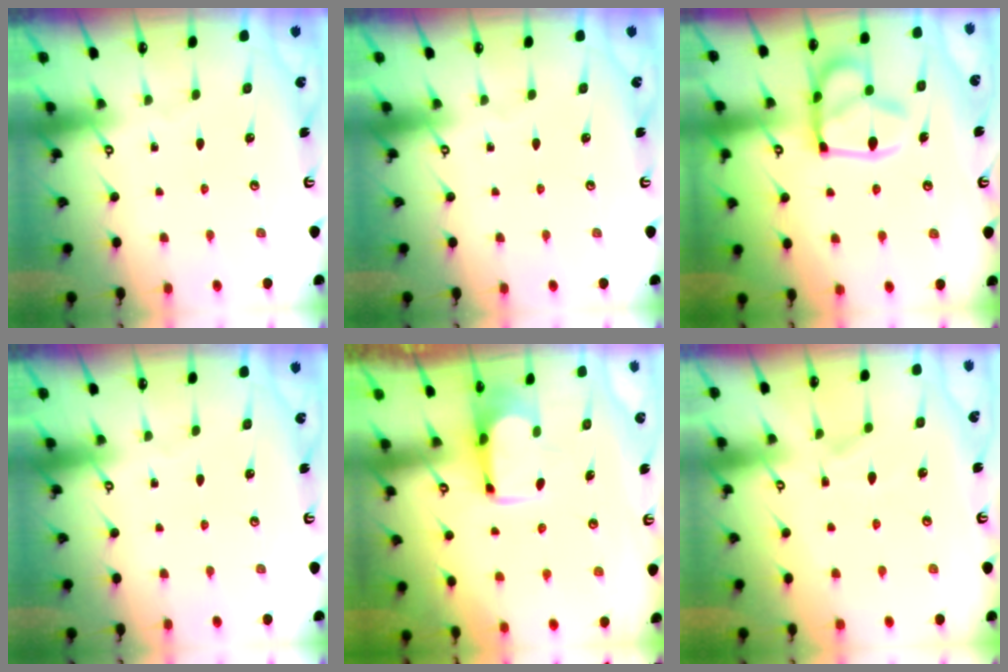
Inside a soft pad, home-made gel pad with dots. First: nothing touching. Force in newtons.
{"total": 0.0}
{"total": 16.3, "press": 16.2, "slide": 1.7}
{"total": 0.0}
{"total": 3.4, "press": 3.4, "slide": 0.5}
{"total": 1.7, "press": 1.1, "slide": 1.2}